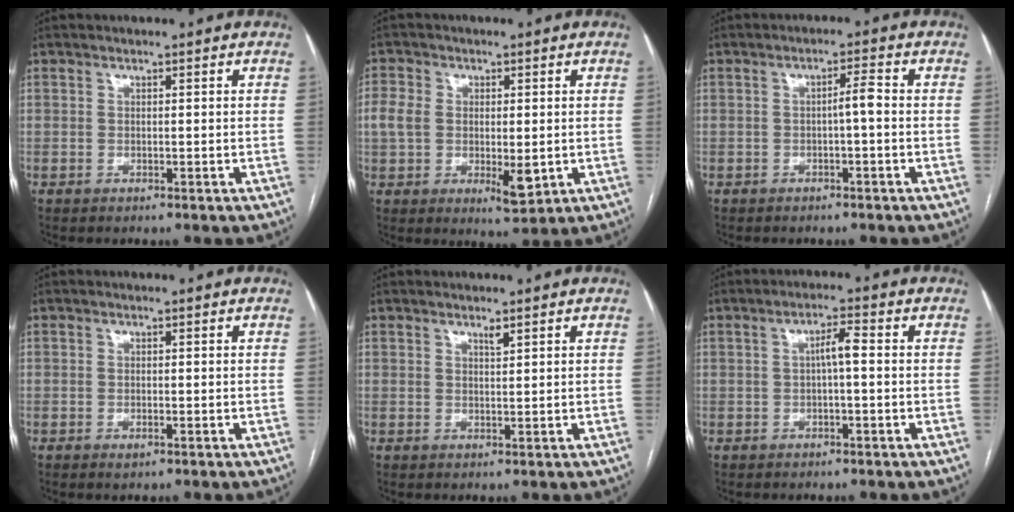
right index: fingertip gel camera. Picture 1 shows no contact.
{"total": 8.0, "force": [-0.7, 4.4, 6.6], "torque": [-0.116, -0.005, -0.004]}
{"total": 2.4, "force": [-0.4, 0.1, 2.4], "torque": [-0.036, 0.005, -0.007]}
{"total": 0.8, "force": [-0.5, 0.3, 0.6], "torque": [-0.009, -0.002, -0.004]}
{"total": 1.0, "force": [0.8, 0.0, 0.7], "torque": [-0.013, -0.004, 0.014]}
{"total": 3.1, "force": [0.0, 0.4, 3.0], "torque": [-0.052, 0.009, 0.000]}